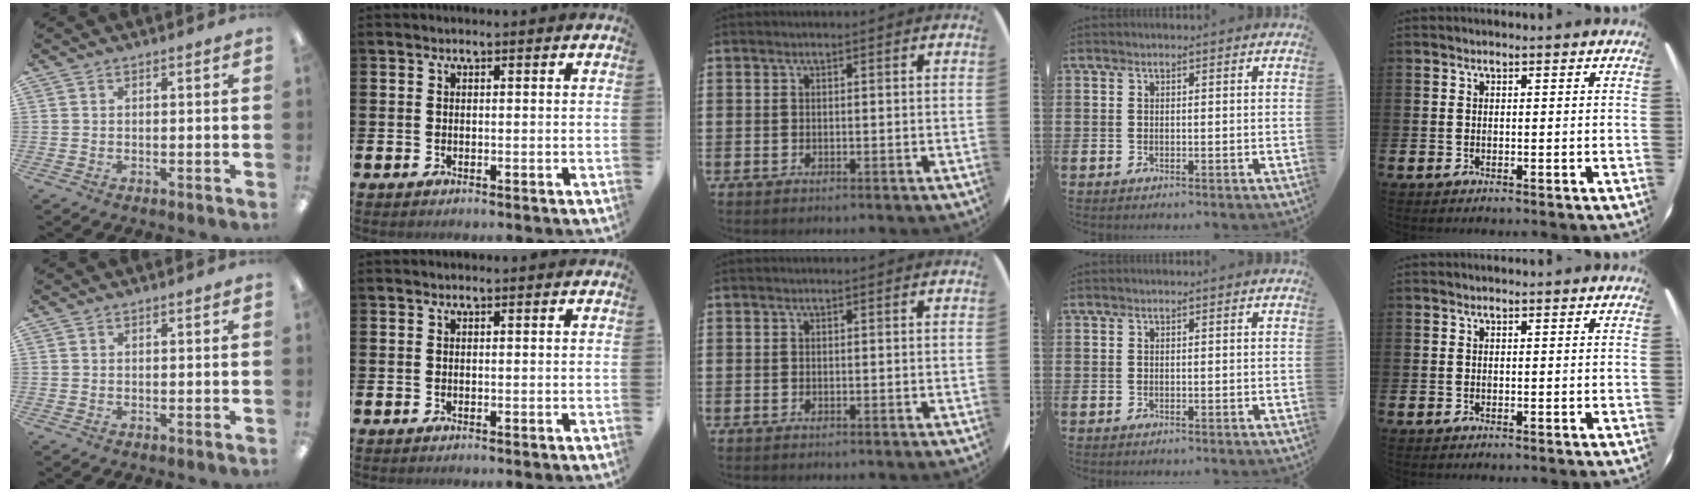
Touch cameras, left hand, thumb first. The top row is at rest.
{}